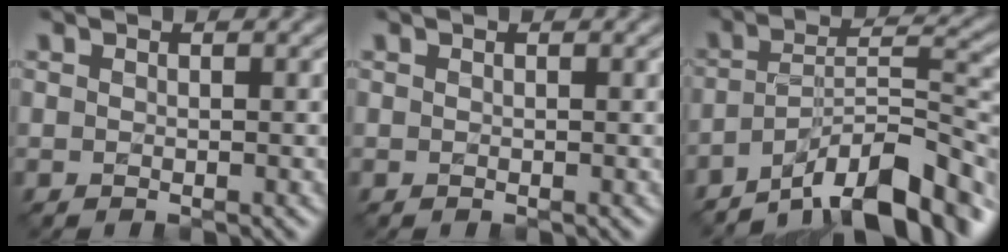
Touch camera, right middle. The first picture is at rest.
{"total": 0.0}
{"total": 11.2, "force": [-8.3, 3.0, 7.0], "torque": [-0.100, 0.018, -0.150]}